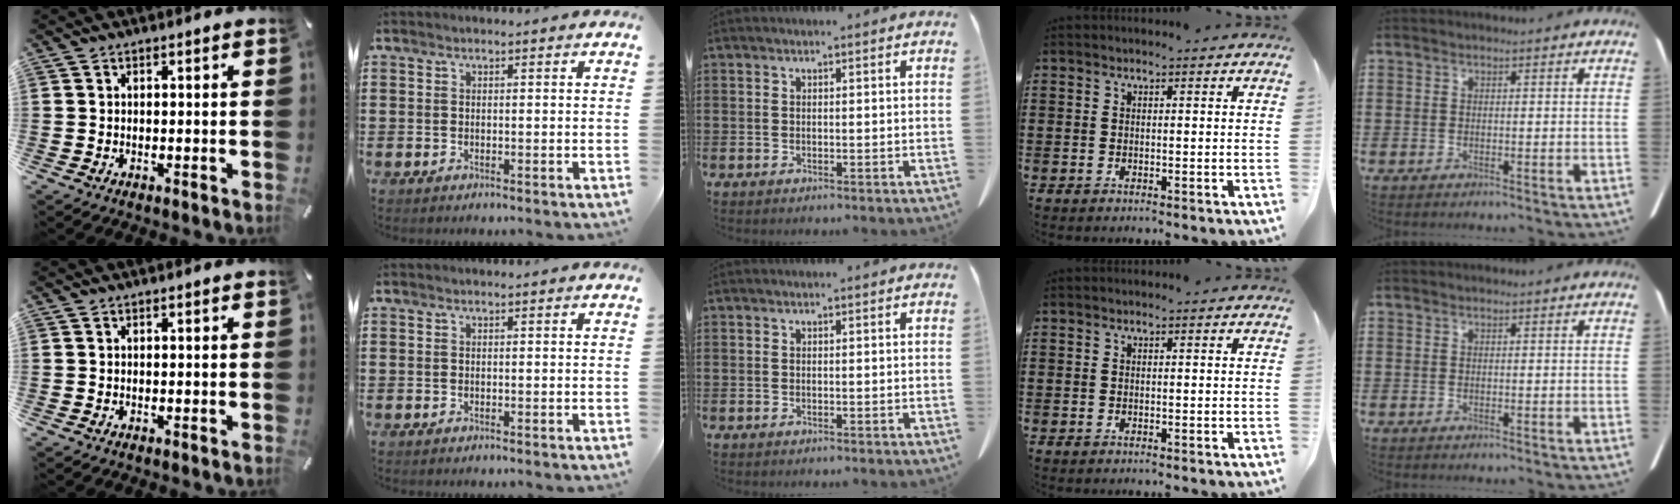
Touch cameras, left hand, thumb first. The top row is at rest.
{}